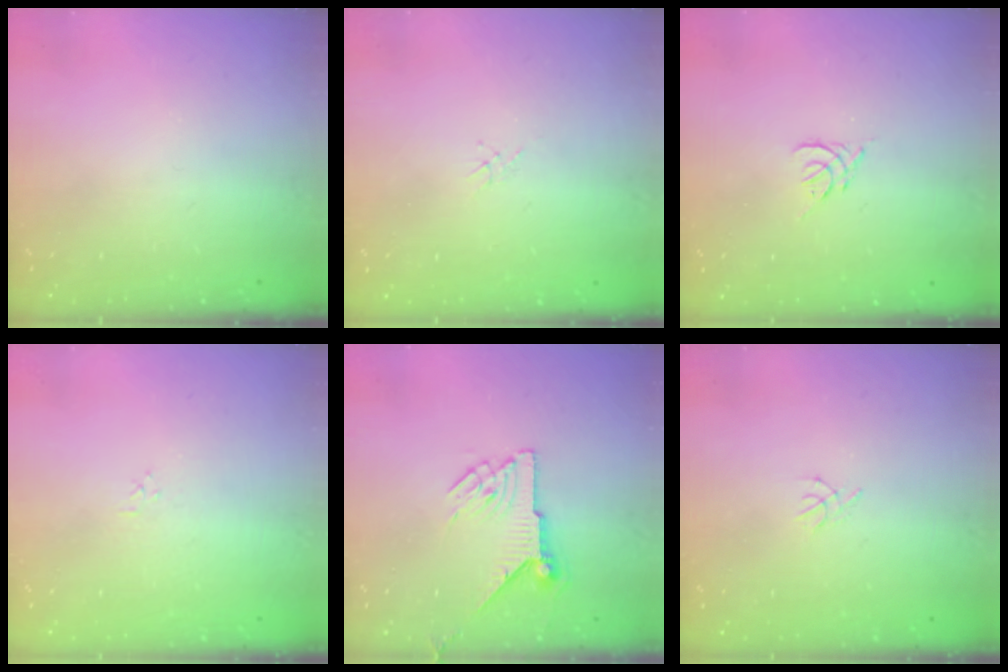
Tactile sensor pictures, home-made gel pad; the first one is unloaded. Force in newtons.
{"total": 1.3, "press": 1.2, "slide": 0.3}
{"total": 1.3, "press": 1.2, "slide": 0.6}
{"total": 2.9, "press": 2.9, "slide": 0.3}
{"total": 7.5, "press": 7.5, "slide": 0.4}
{"total": 1.3, "press": 1.2, "slide": 0.4}